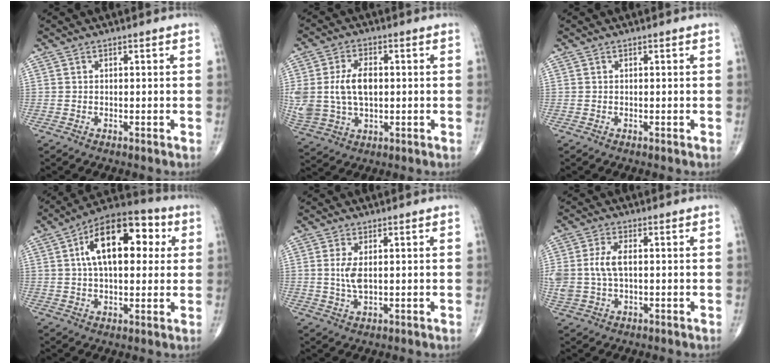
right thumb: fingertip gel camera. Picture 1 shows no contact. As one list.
[{"total": 12.5, "force": [0.8, 7.8, 9.7], "torque": [-0.200, 0.006, 0.026]}, {"total": 0.0}, {"total": 17.9, "force": [4.4, 9.3, 14.6], "torque": [-0.202, 0.021, 0.060]}, {"total": 4.1, "force": [0.6, 1.8, 3.6], "torque": [-0.078, -0.010, 0.016]}, {"total": 7.2, "force": [0.5, 4.1, 5.9], "torque": [-0.139, 0.009, 0.013]}]